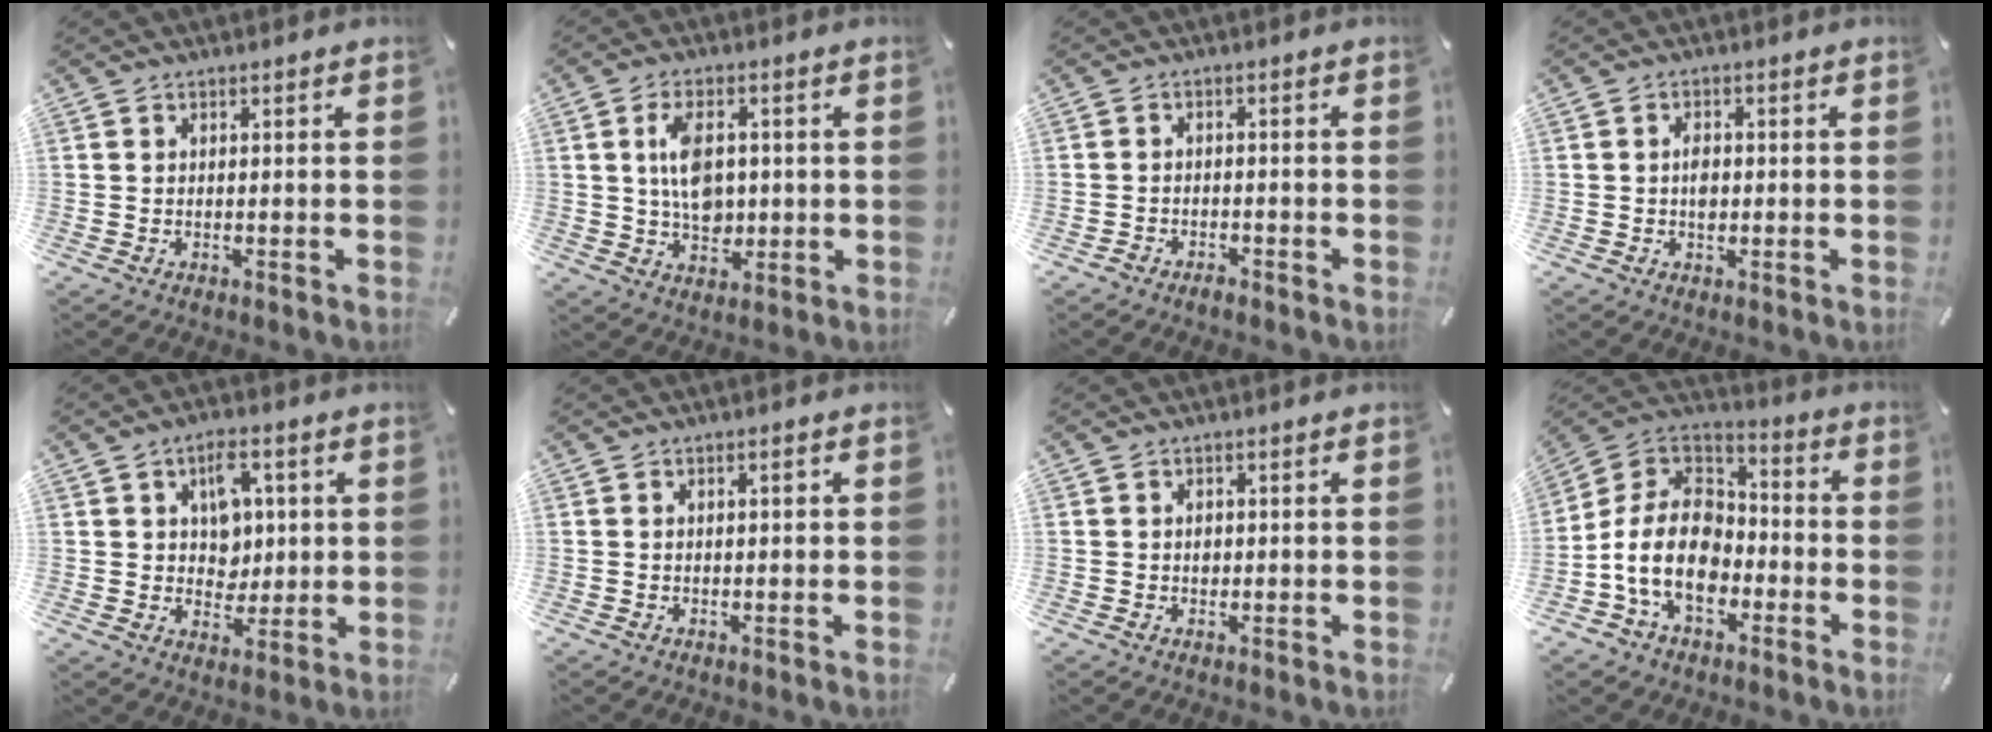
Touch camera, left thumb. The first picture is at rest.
{"total": 8.6, "force": [0.7, 6.0, 6.1], "torque": [-0.102, 0.000, 0.008]}
{"total": 1.9, "force": [-1.7, 0.8, 0.4], "torque": [-0.009, 0.008, -0.036]}
{"total": 3.0, "force": [-0.1, 2.1, 2.1], "torque": [-0.035, 0.002, -0.005]}
{"total": 8.1, "force": [2.2, 6.5, 4.4], "torque": [-0.053, 0.000, 0.034]}
{"total": 1.4, "force": [0.2, 0.5, 1.3], "torque": [-0.017, 0.002, 0.000]}
{"total": 1.4, "force": [0.1, 1.3, 0.7], "torque": [-0.007, 0.002, -0.002]}
{"total": 16.0, "force": [-5.6, 11.8, 9.3], "torque": [-0.221, 0.023, -0.105]}